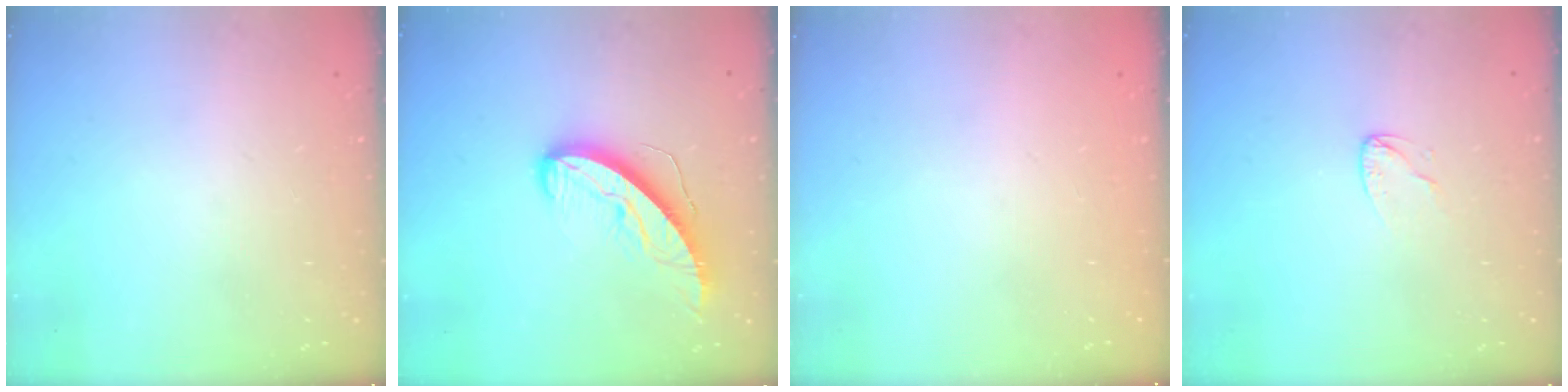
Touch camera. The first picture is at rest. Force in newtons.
{"total": 11.1, "press": 11.1, "slide": 1.0}
{"total": 0.0}
{"total": 3.7, "press": 3.7, "slide": 0.5}